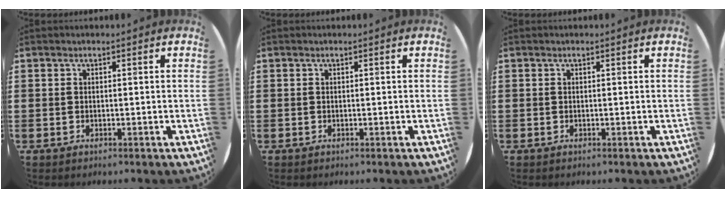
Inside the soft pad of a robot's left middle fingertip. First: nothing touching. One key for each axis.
{"total": 0.0}
{"total": 0.0}